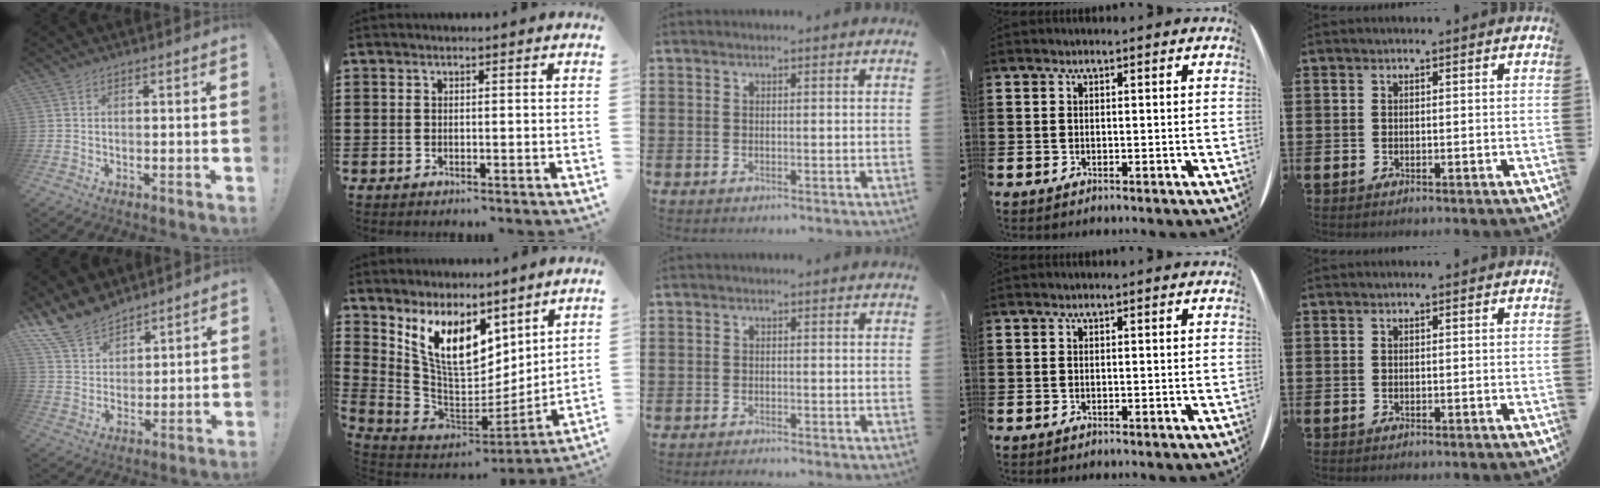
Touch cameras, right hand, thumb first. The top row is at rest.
{"thumb": {"total": 12.8, "force": [10.5, 6.4, 3.4], "torque": [-0.071, -0.077, 0.205]}, "index": {"total": 11.4, "force": [6.4, 6.2, 7.1], "torque": [-0.164, -0.032, 0.125]}, "middle": {"total": 0.7, "force": [-0.7, -0.1, 0.1], "torque": [-0.003, -0.003, -0.013]}}